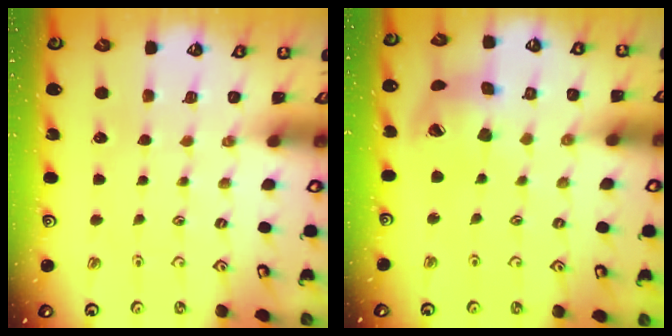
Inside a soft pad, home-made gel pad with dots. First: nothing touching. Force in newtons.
{"total": 13.8, "press": 13.6, "slide": 2.2}